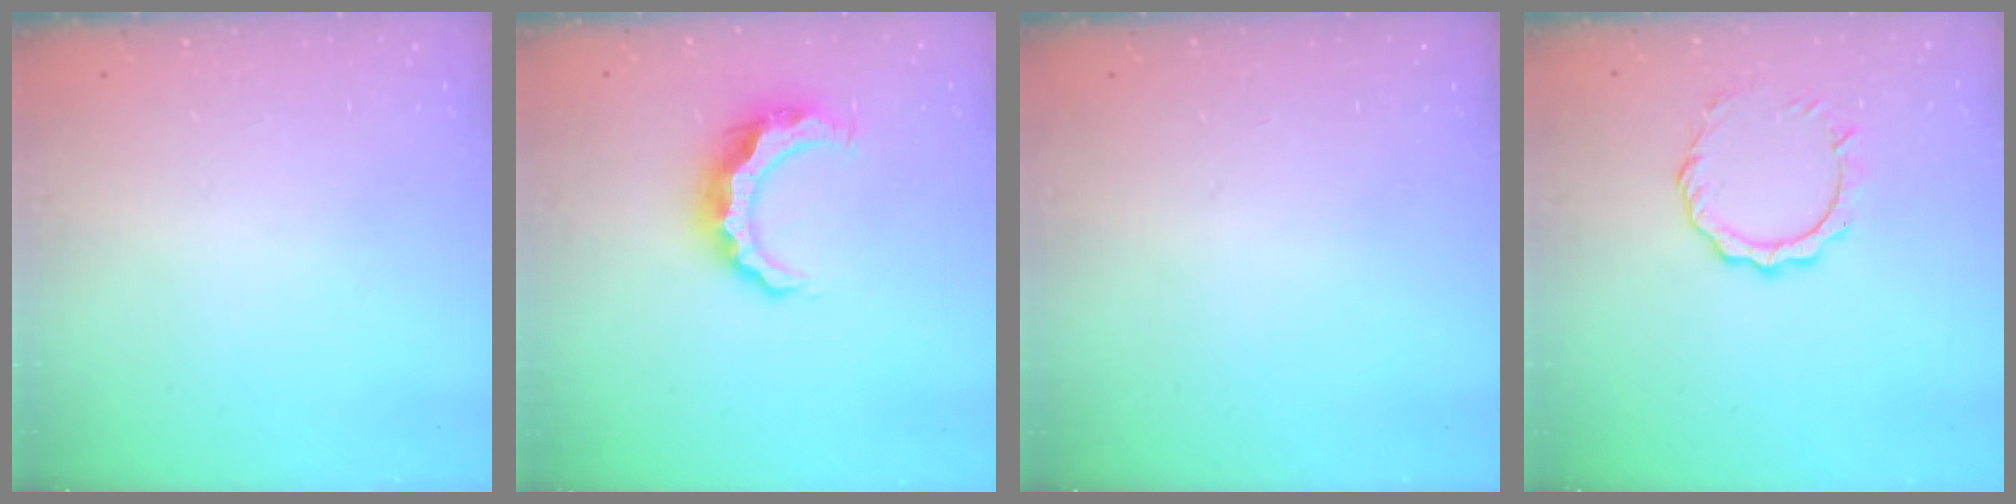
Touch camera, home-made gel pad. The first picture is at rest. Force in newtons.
{"total": 8.2, "press": 8.2, "slide": 0.4}
{"total": 0.0}
{"total": 7.8, "press": 7.8, "slide": 0.6}